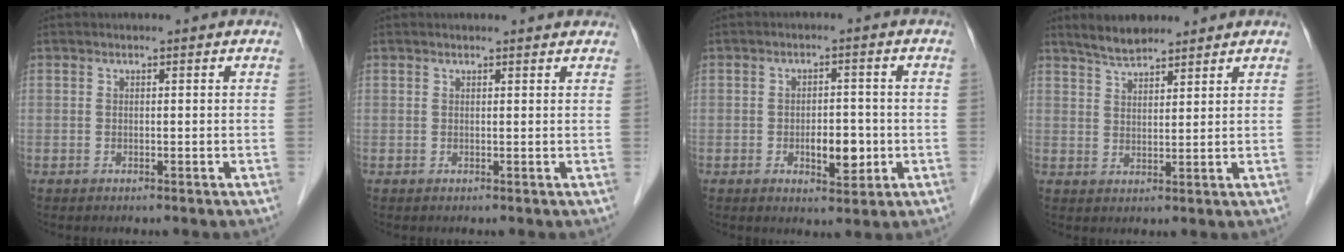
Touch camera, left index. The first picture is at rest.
{"total": 3.7, "force": [3.6, 0.7, 0.8], "torque": [-0.010, 0.015, 0.034]}
{"total": 4.8, "force": [-1.2, 2.3, 4.0], "torque": [-0.057, 0.001, -0.012]}
{"total": 5.1, "force": [4.6, 1.3, 1.8], "torque": [-0.042, 0.013, 0.085]}